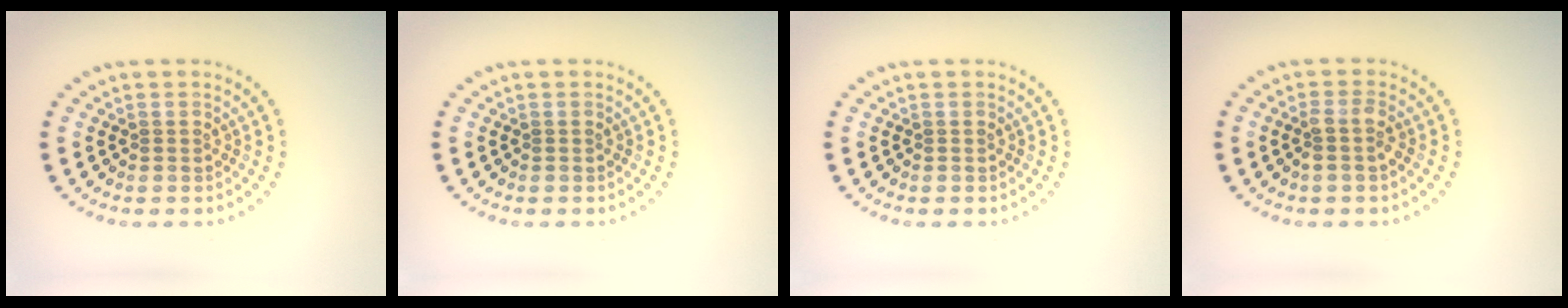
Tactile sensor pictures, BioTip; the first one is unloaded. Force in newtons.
{"total": 0.0}
{"total": 0.0}
{"total": 1.7, "press": 1.5, "slide": 0.8}